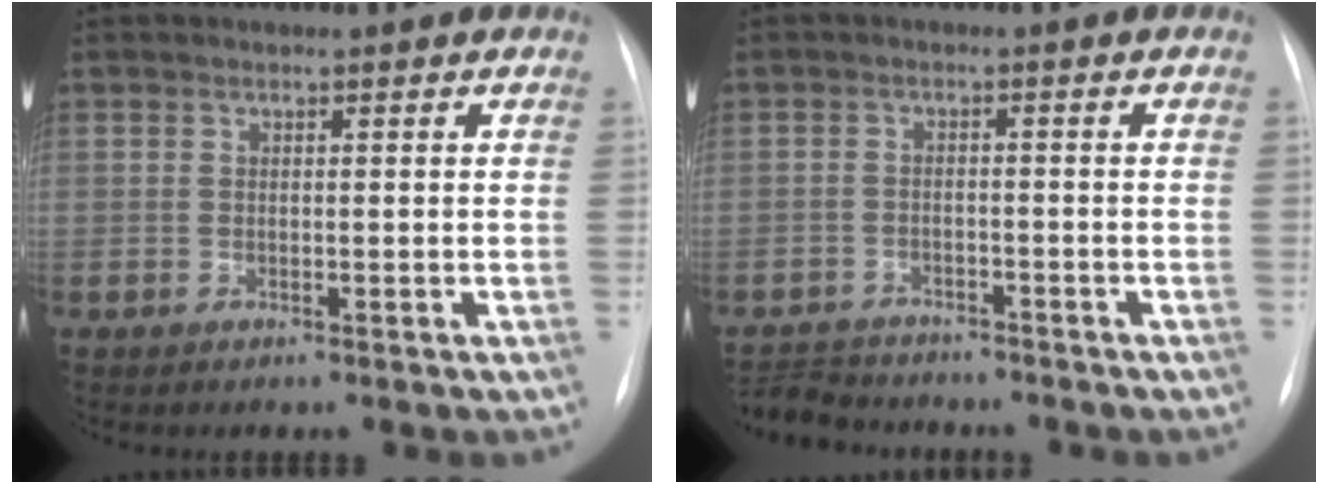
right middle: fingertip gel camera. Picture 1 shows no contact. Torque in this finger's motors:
{"motor_torque": [-0.60, -0.28, -0.03, -0.04]}